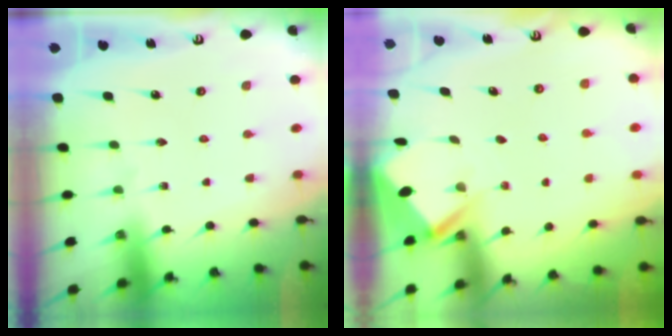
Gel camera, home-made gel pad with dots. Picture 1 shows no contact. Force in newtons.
{"total": 3.0, "press": 3.0, "slide": 0.4}